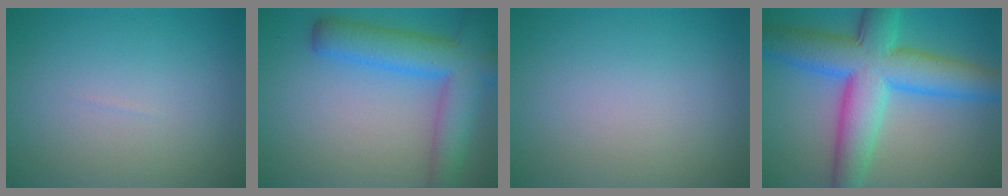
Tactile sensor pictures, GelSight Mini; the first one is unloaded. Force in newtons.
{"total": 7.6, "press": 7.6, "slide": 0.4}
{"total": 0.0}
{"total": 11.1, "press": 11.1, "slide": 0.2}